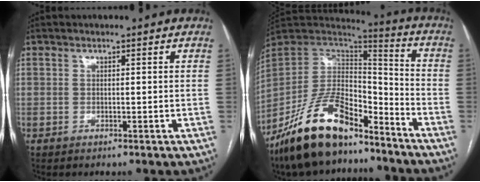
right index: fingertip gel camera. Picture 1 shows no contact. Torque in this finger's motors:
{"motor_torque": [0.41, -0.51, 0.30, 0.07]}